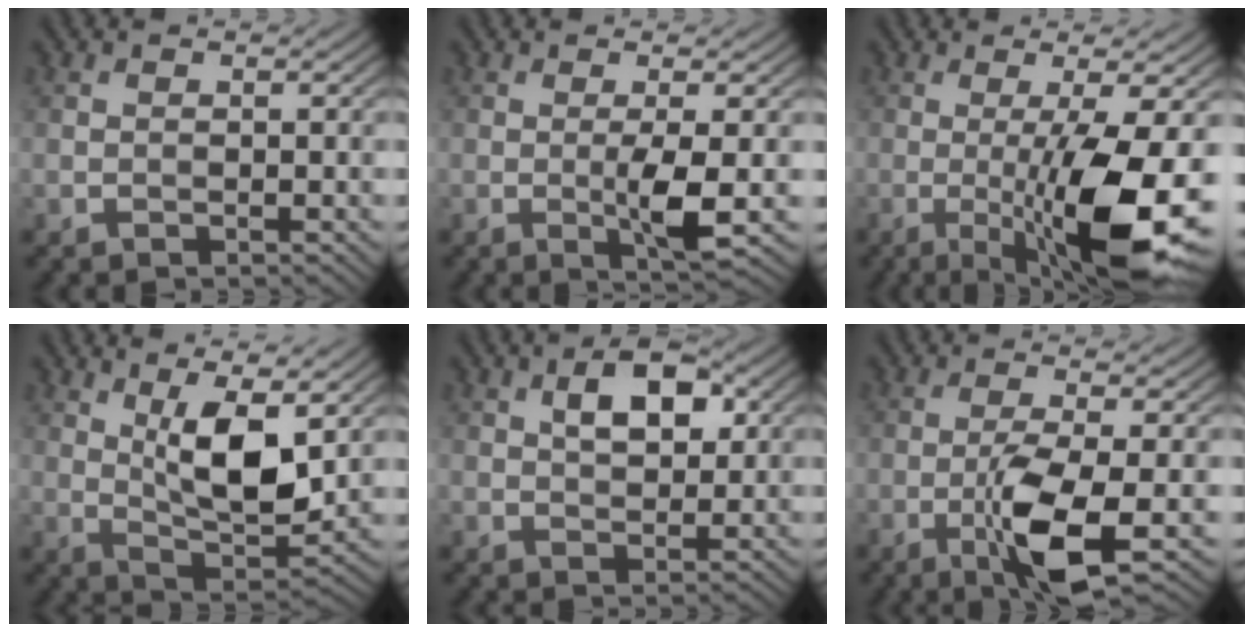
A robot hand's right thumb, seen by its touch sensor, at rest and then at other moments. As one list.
[{"total": 4.1, "force": [-0.5, 0.3, 4.0], "torque": [-0.080, -0.002, -0.011]}, {"total": 13.7, "force": [-2.8, 2.8, 13.1], "torque": [-0.188, 0.003, -0.043]}, {"total": 9.7, "force": [3.0, 3.8, 8.3], "torque": [-0.157, -0.013, 0.058]}, {"total": 5.4, "force": [1.8, 2.8, 4.2], "torque": [-0.070, 0.004, 0.026]}, {"total": 7.6, "force": [-2.5, 1.6, 7.0], "torque": [-0.131, 0.007, -0.051]}]